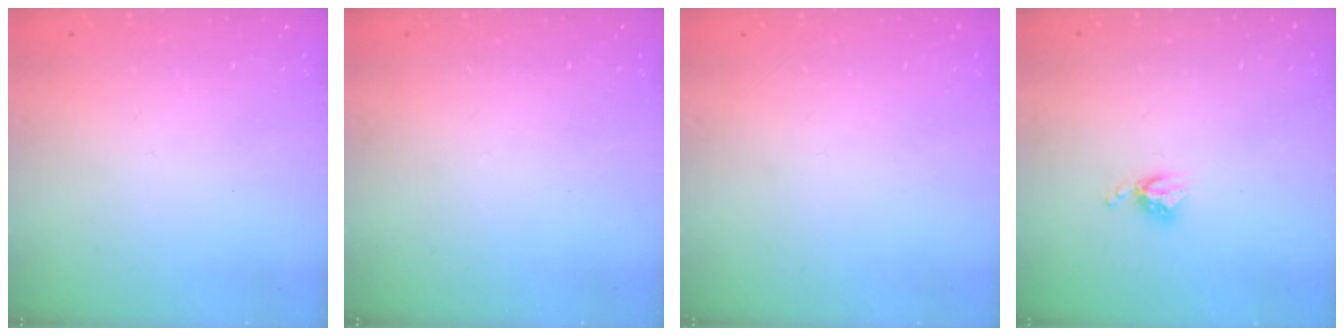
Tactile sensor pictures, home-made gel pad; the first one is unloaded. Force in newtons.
{"total": 0.0}
{"total": 0.0}
{"total": 4.2, "press": 4.2, "slide": 0.5}